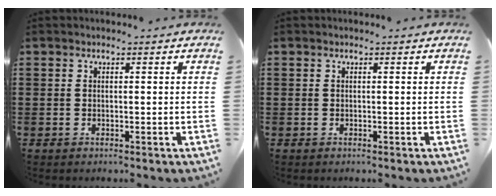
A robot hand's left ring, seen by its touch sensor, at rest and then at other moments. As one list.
[{"total": 0.0}]